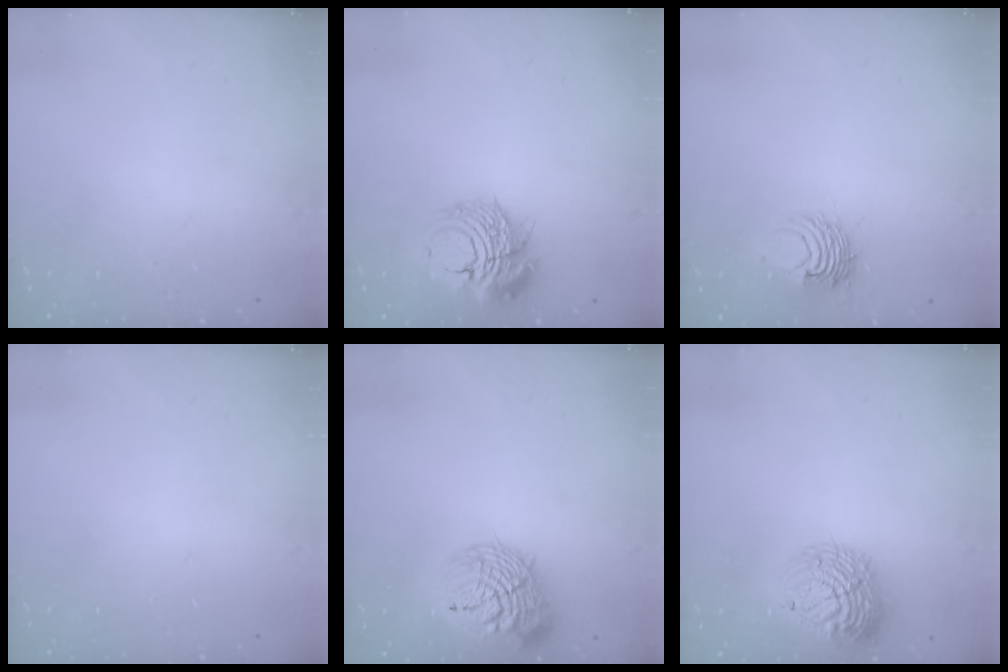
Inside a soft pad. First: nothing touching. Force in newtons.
{"total": 11.2, "press": 11.1, "slide": 1.5}
{"total": 7.8, "press": 7.7, "slide": 1.1}
{"total": 0.0}
{"total": 16.8, "press": 16.6, "slide": 2.7}
{"total": 13.0, "press": 12.9, "slide": 2.0}